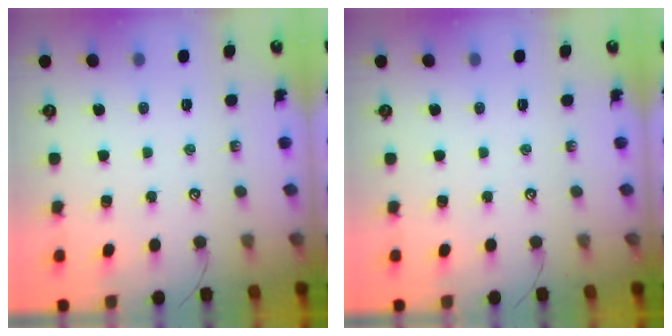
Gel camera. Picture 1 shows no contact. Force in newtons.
{"total": 0.0}